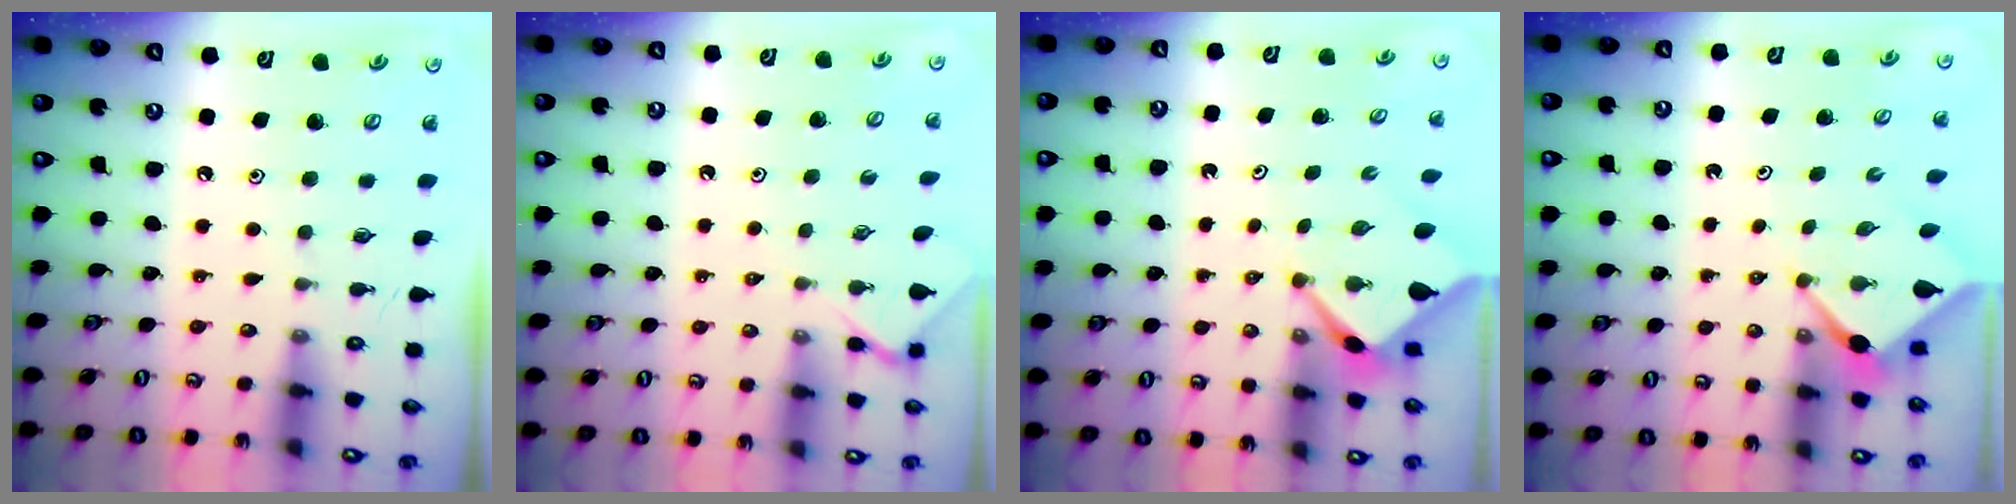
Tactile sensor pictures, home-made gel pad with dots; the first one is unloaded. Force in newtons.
{"total": 2.5, "press": 2.5, "slide": 0.4}
{"total": 2.4, "press": 2.4, "slide": 0.3}
{"total": 2.4, "press": 2.4, "slide": 0.4}